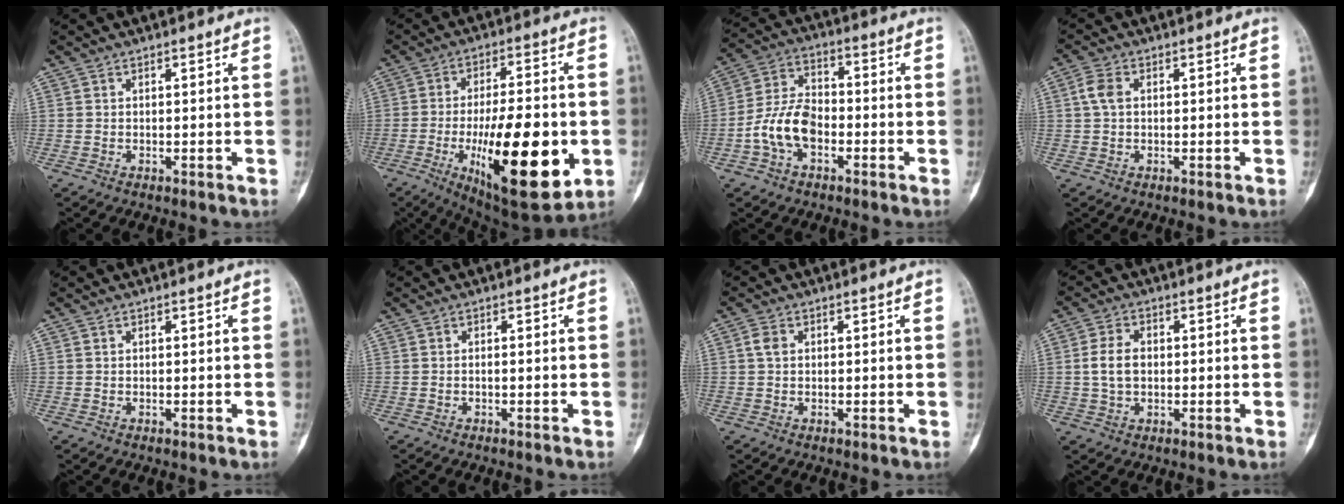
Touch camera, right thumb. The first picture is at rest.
{"total": 23.8, "force": [-5.8, 8.5, 21.5], "torque": [-0.326, -0.005, -0.071]}
{"total": 10.2, "force": [-3.3, 6.3, 7.3], "torque": [-0.137, 0.035, -0.069]}
{"total": 3.3, "force": [0.5, 2.1, 2.5], "torque": [-0.055, 0.009, 0.007]}
{"total": 0.0}
{"total": 0.6, "force": [-0.2, 0.2, 0.5], "torque": [-0.013, 0.003, -0.003]}
{"total": 2.0, "force": [0.3, 1.4, 1.3], "torque": [-0.022, 0.004, 0.004]}
{"total": 5.3, "force": [0.1, 3.6, 4.0], "torque": [-0.075, 0.008, -0.001]}